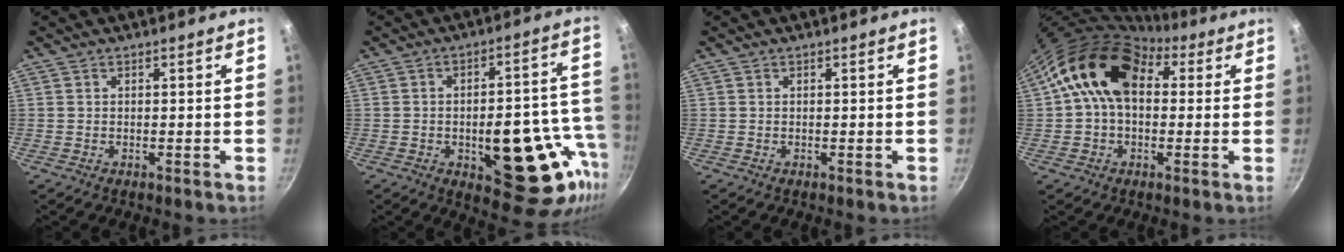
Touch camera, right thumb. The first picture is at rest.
{"total": 19.6, "force": [-5.3, 8.9, 16.7], "torque": [-0.155, 0.023, -0.065]}
{"total": 0.0}
{"total": 14.9, "force": [3.2, 10.3, 10.3], "torque": [-0.141, 0.023, 0.035]}